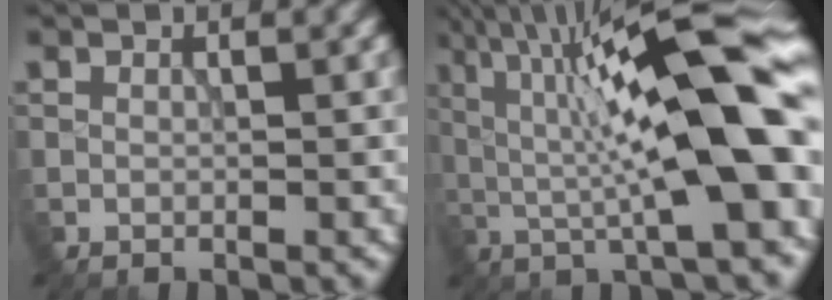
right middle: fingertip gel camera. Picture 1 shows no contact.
{"total": 15.3, "force": [0.6, 3.5, 14.9], "torque": [-0.208, 0.033, -0.006]}